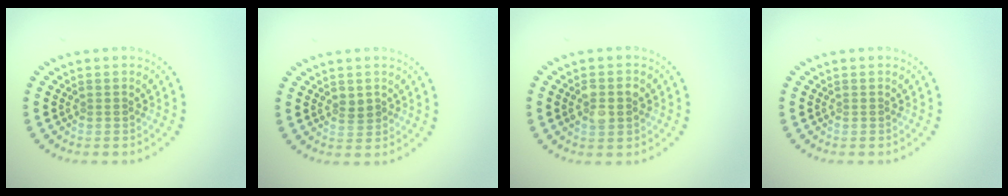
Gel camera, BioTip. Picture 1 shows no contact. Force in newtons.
{"total": 1.1, "press": 1.1, "slide": 0.3}
{"total": 2.7, "press": 2.7, "slide": 0.3}
{"total": 0.0}